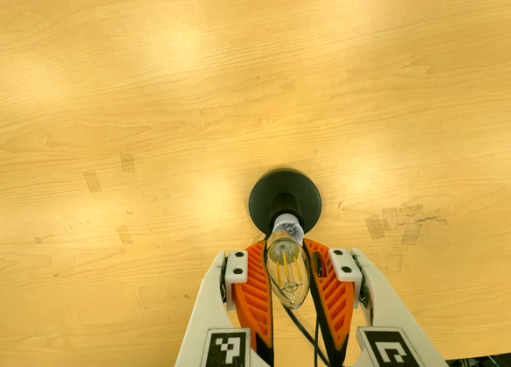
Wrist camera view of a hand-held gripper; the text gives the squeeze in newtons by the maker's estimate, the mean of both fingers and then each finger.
{"total": 19.7, "left": 21.5, "right": 17.9}